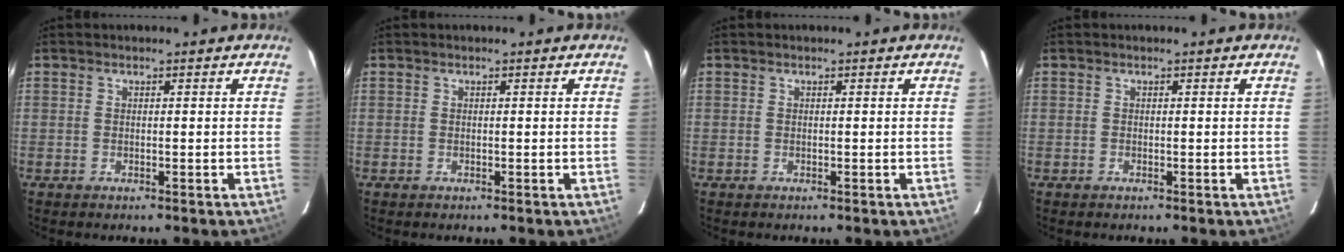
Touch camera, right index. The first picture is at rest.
{"total": 0.0}
{"total": 0.0}
{"total": 0.0}